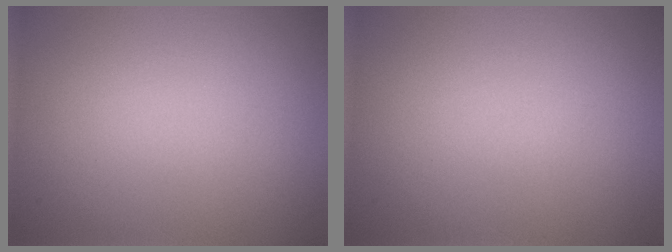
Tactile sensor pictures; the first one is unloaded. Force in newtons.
{"total": 0.0}